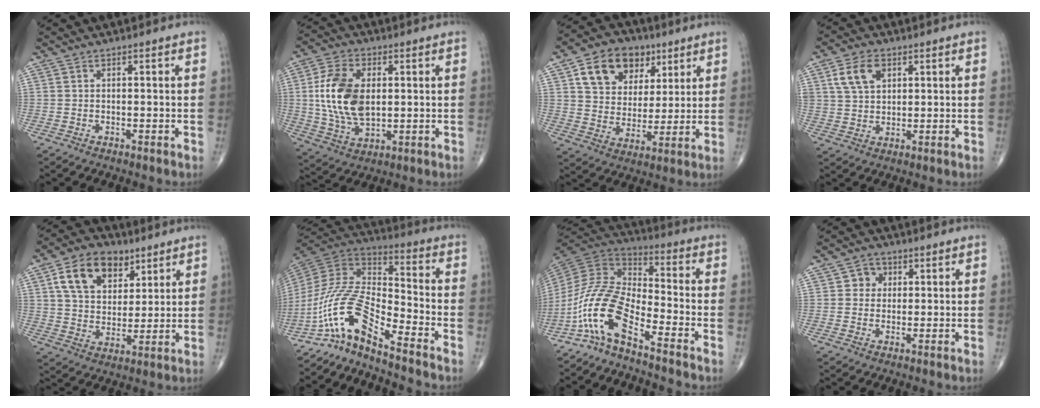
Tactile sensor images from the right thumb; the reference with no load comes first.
{"total": 14.7, "force": [1.6, 8.8, 11.7], "torque": [-0.220, -0.005, 0.034]}
{"total": 15.4, "force": [7.0, 11.2, 7.9], "torque": [-0.098, -0.013, 0.122]}
{"total": 7.4, "force": [3.0, 4.9, 4.6], "torque": [-0.074, -0.005, 0.060]}
{"total": 14.4, "force": [6.6, 9.8, 8.3], "torque": [-0.116, -0.016, 0.119]}
{"total": 13.5, "force": [-10.1, 2.9, 8.5], "torque": [-0.182, 0.086, -0.199]}
{"total": 12.3, "force": [-8.0, 4.0, 8.5], "torque": [-0.182, 0.077, -0.167]}
{"total": 3.8, "force": [1.0, 3.5, 1.1], "torque": [0.007, 0.003, 0.008]}